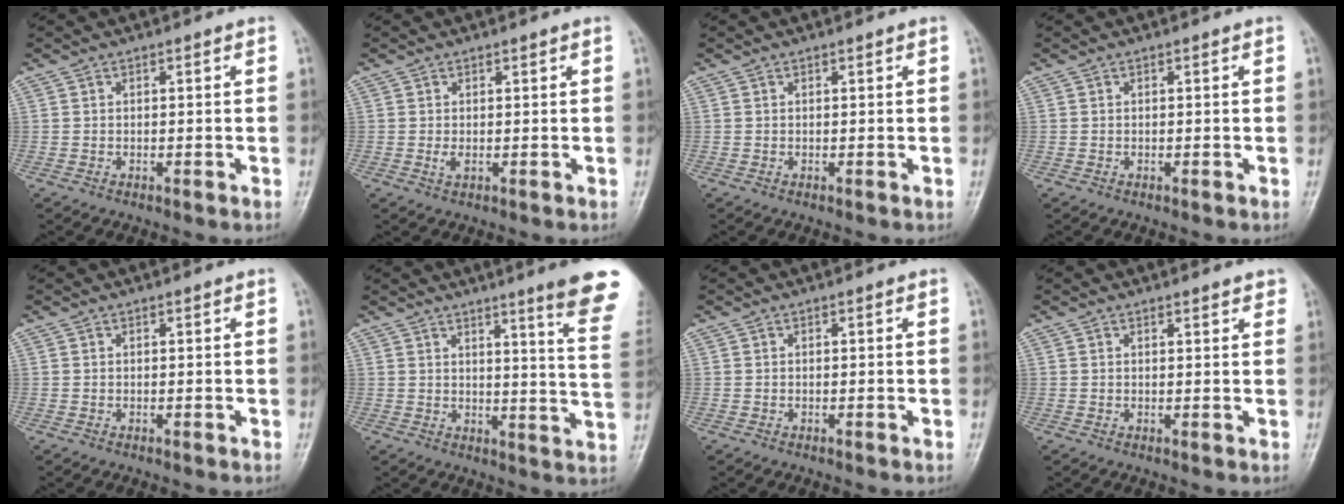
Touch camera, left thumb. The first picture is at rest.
{"total": 1.3, "force": [0.3, 0.6, 1.1], "torque": [-0.020, -0.002, 0.008]}
{"total": 0.0}
{"total": 0.0}
{"total": 0.0}
{"total": 14.7, "force": [10.1, 0.2, 10.7], "torque": [-0.116, -0.069, 0.112]}
{"total": 0.0}
{"total": 1.9, "force": [1.7, 0.5, 0.8], "torque": [-0.001, -0.005, 0.019]}